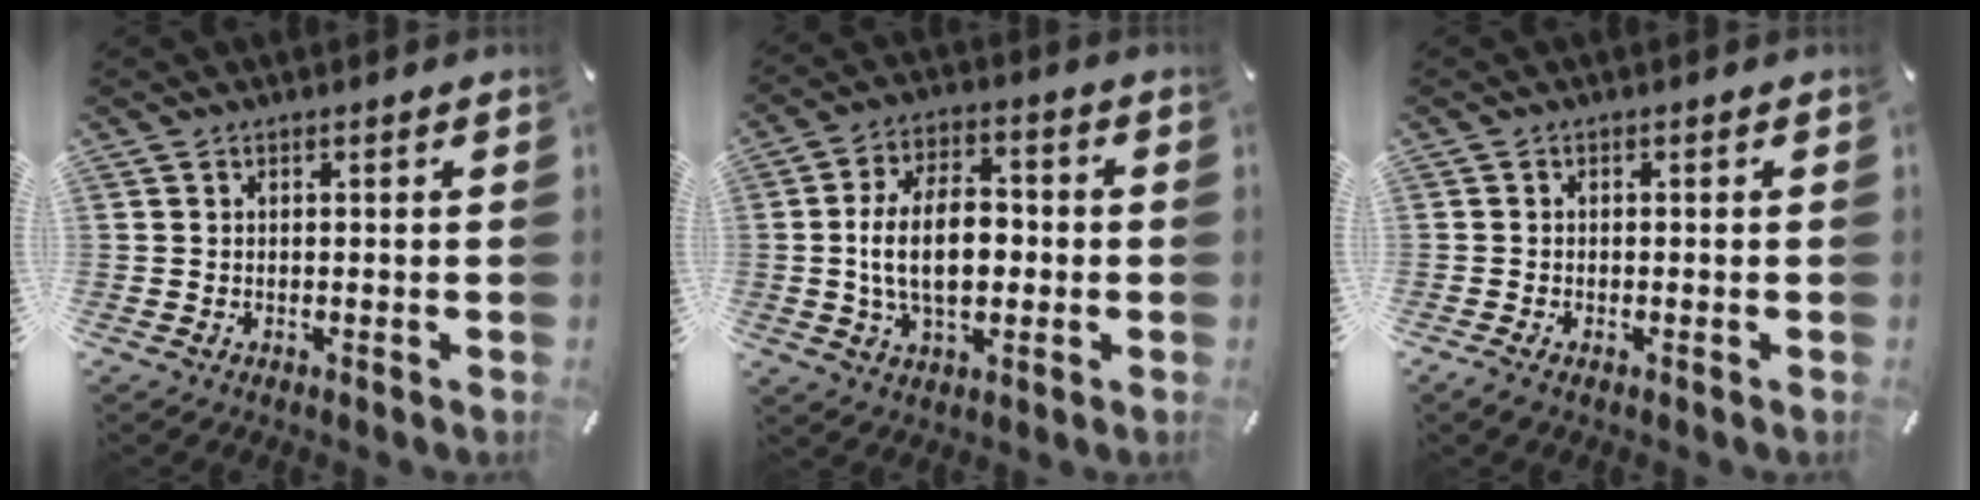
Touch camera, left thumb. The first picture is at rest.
{"total": 13.9, "force": [-1.0, 8.4, 11.0], "torque": [-0.213, 0.007, -0.020]}
{"total": 0.9, "force": [-0.5, 0.5, 0.5], "torque": [-0.011, 0.000, -0.011]}